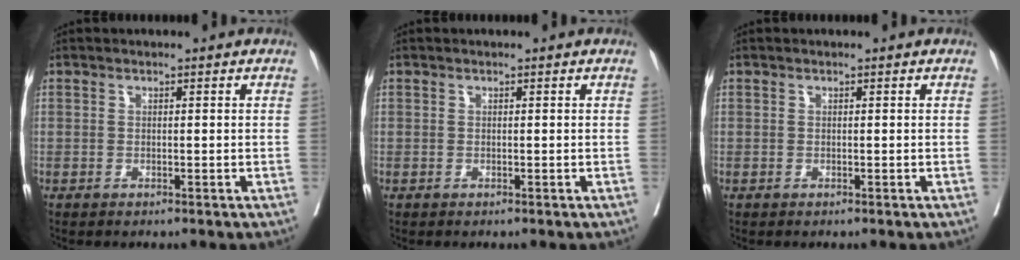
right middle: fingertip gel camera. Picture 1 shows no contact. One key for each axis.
{"total": 0.0}
{"total": 0.0}